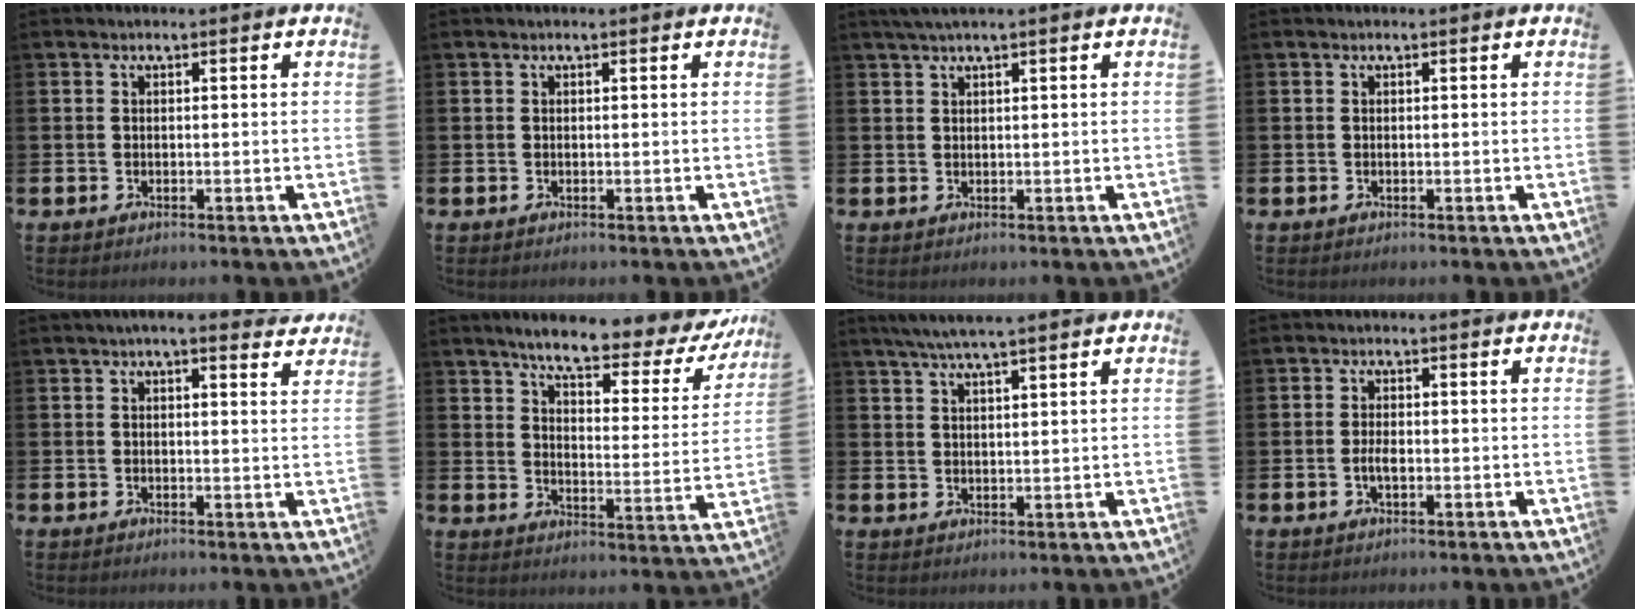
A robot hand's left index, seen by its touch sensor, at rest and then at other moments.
{"total": 0.0}
{"total": 1.7, "force": [1.3, -0.1, 1.2], "torque": [-0.031, 0.005, 0.025]}
{"total": 0.0}
{"total": 3.2, "force": [2.9, 0.4, 1.3], "torque": [-0.024, -0.011, 0.049]}
{"total": 7.5, "force": [6.6, 1.4, 3.4], "torque": [-0.084, -0.044, 0.107]}
{"total": 4.4, "force": [4.0, -0.1, 1.9], "torque": [-0.047, -0.005, 0.072]}
{"total": 1.9, "force": [-0.4, 0.9, 1.6], "torque": [-0.028, 0.001, -0.009]}